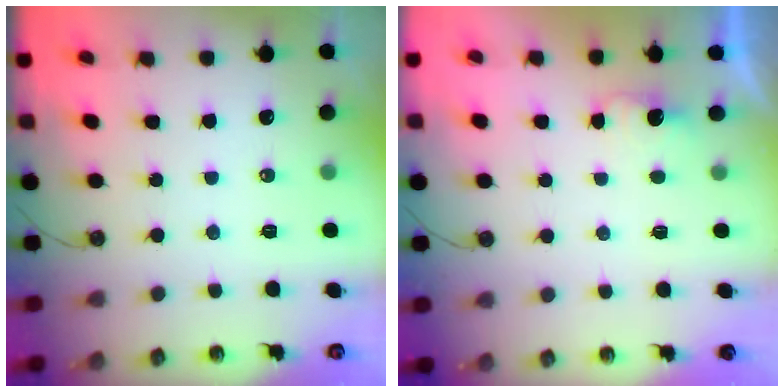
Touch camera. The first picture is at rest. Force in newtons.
{"total": 1.8, "press": 1.6, "slide": 0.9}